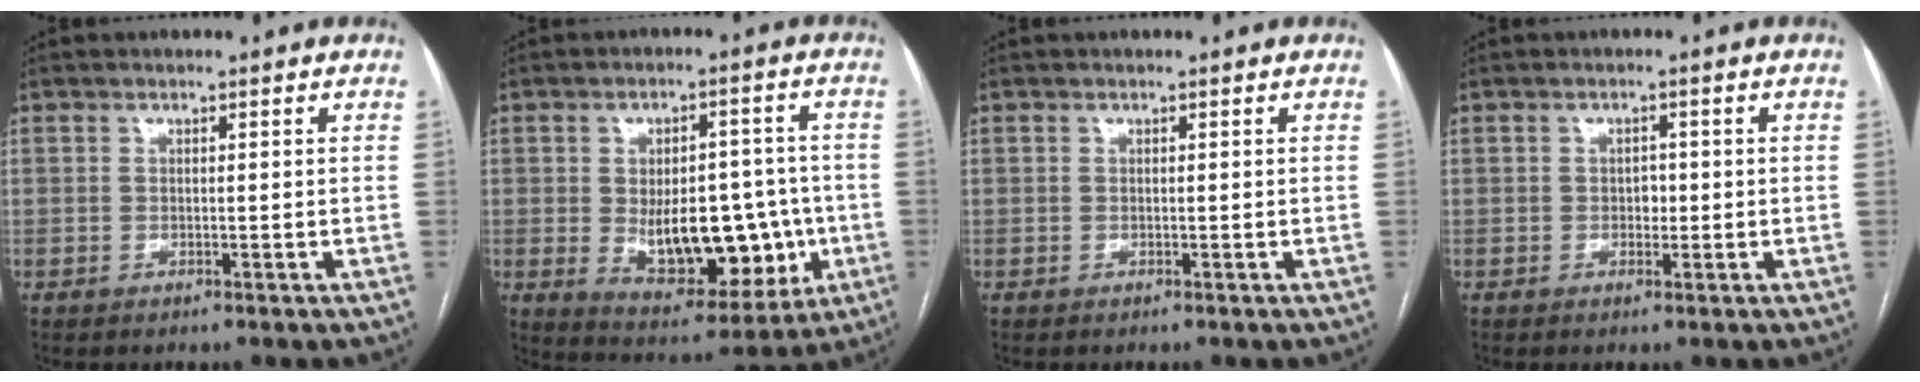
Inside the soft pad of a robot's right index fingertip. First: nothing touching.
{"total": 15.3, "force": [-2.1, 7.6, 13.1], "torque": [-0.191, 0.007, -0.011]}
{"total": 0.0}
{"total": 1.5, "force": [-0.2, 1.0, 1.1], "torque": [-0.012, 0.003, -0.003]}